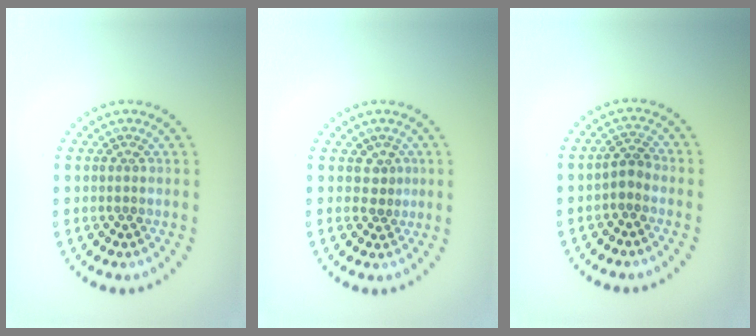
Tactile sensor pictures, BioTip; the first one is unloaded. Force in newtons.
{"total": 1.3, "press": 0.9, "slide": 0.9}
{"total": 1.5, "press": 1.3, "slide": 0.9}